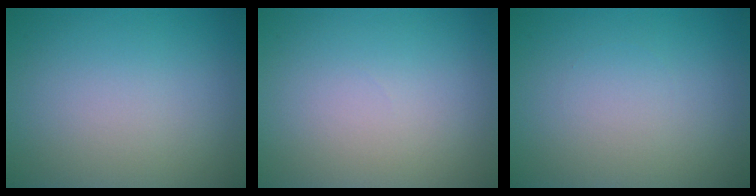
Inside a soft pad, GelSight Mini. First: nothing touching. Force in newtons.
{"total": 0.0}
{"total": 0.0}